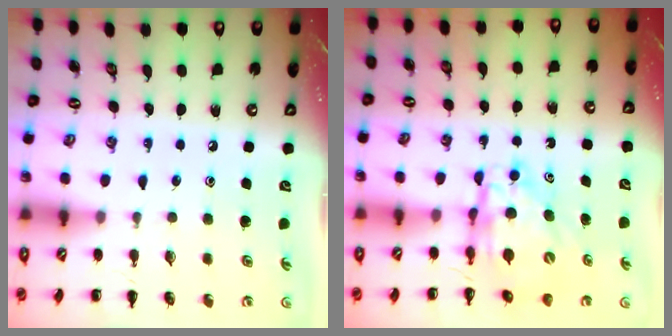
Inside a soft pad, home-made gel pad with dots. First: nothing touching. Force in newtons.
{"total": 5.9, "press": 5.9, "slide": 0.5}